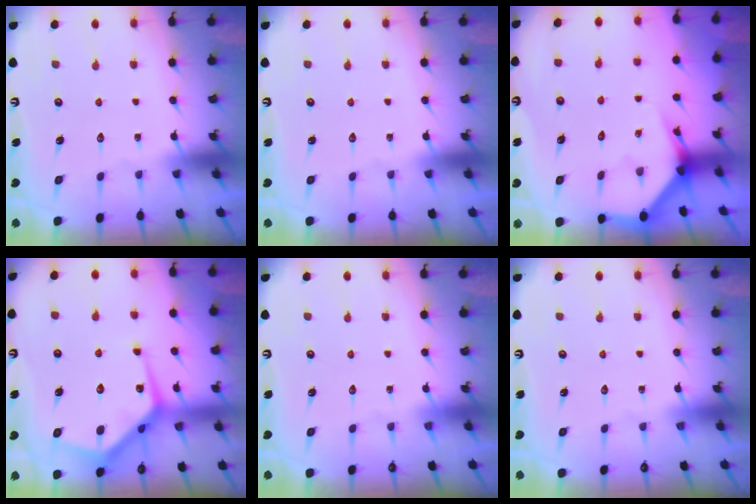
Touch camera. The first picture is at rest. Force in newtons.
{"total": 0.0}
{"total": 3.9, "press": 3.9, "slide": 0.3}
{"total": 11.7, "press": 11.6, "slide": 0.8}
{"total": 0.0}
{"total": 0.0}